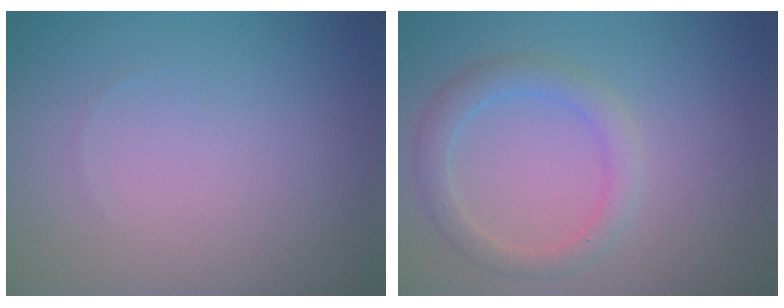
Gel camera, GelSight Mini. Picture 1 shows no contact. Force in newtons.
{"total": 2.6, "press": 2.6, "slide": 0.2}